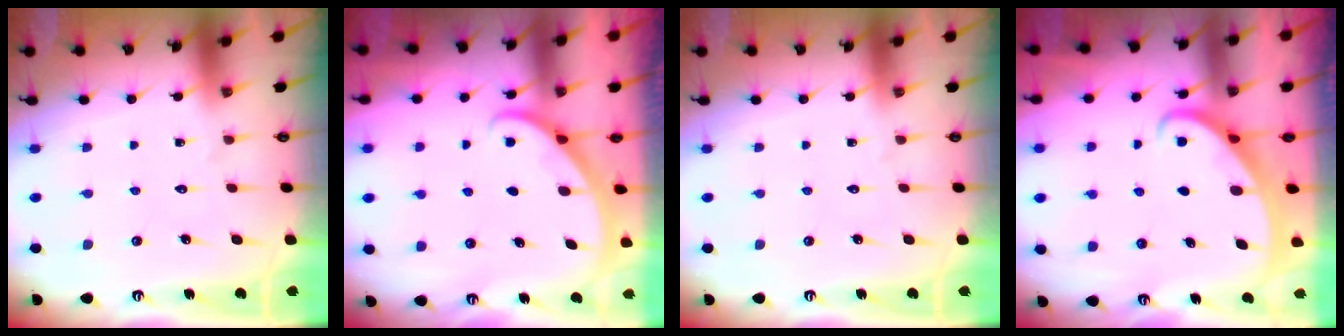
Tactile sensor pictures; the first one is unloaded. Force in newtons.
{"total": 3.4, "press": 3.4, "slide": 0.4}
{"total": 0.0}
{"total": 2.2, "press": 2.2, "slide": 0.2}